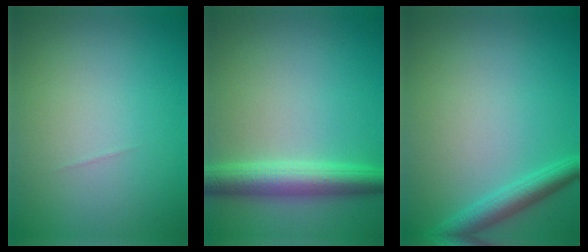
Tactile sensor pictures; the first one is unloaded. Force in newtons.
{"total": 4.8, "press": 4.8, "slide": 0.1}
{"total": 2.7, "press": 2.7, "slide": 0.1}